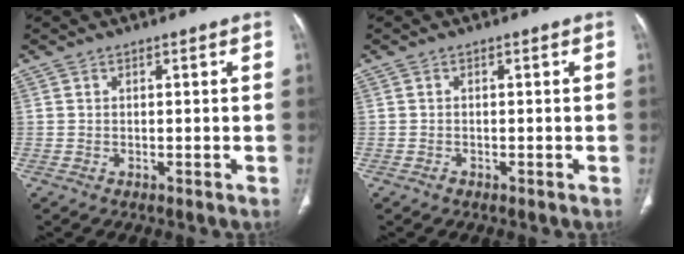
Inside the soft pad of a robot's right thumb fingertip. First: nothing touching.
{"total": 0.6, "force": [-0.4, 0.4, 0.1], "torque": [-0.002, 0.001, -0.009]}